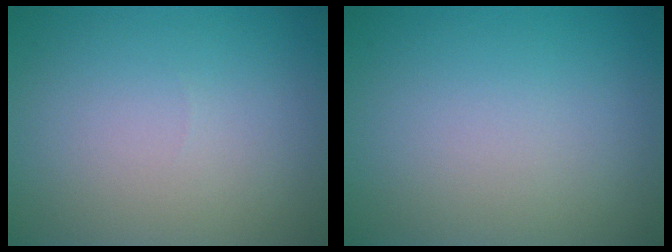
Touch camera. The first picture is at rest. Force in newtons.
{"total": 0.0}